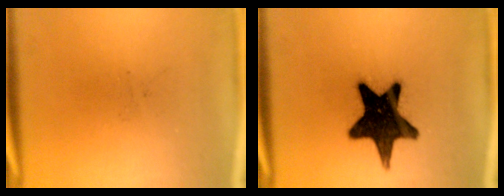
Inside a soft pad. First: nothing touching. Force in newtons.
{"total": 18.2}